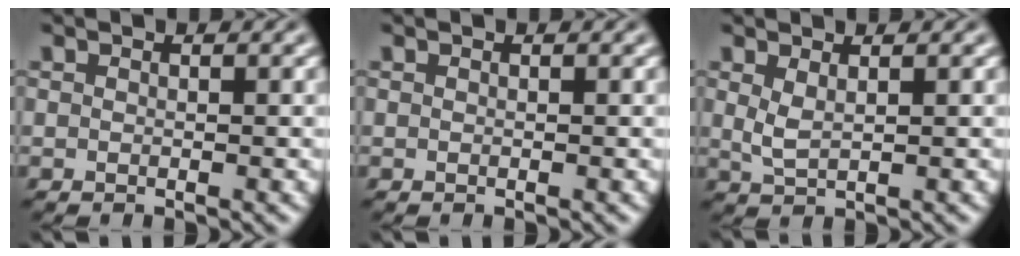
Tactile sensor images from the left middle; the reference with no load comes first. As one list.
[{"total": 0.0}, {"total": 1.6, "force": [0.7, 0.6, 1.3], "torque": [-0.034, -0.003, 0.018]}]